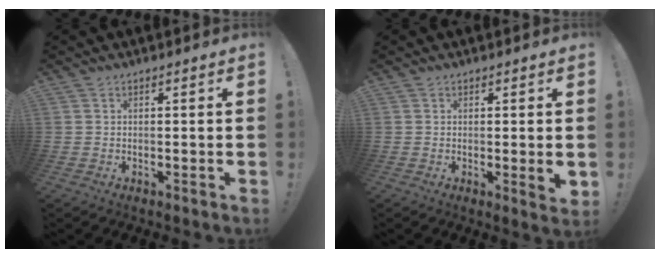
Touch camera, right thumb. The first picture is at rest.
{"total": 3.3, "force": [0.1, 0.1, 3.3], "torque": [-0.035, -0.013, 0.001]}